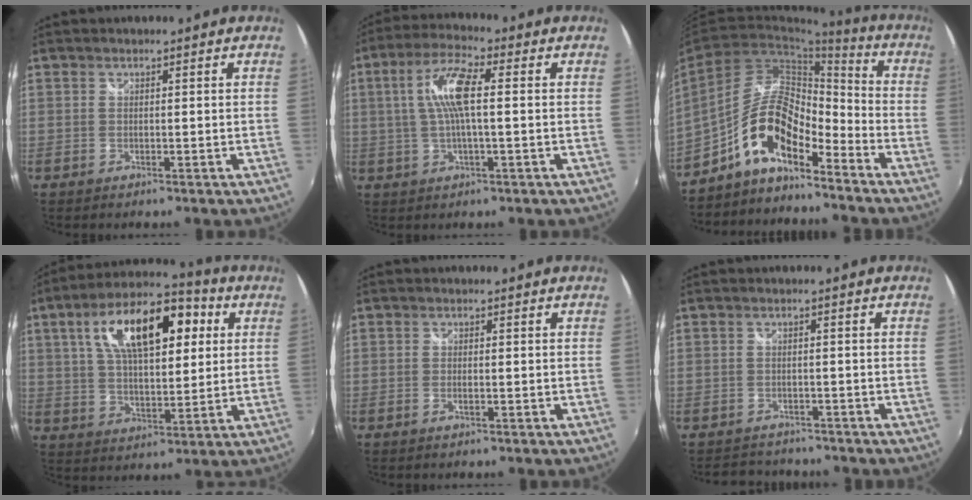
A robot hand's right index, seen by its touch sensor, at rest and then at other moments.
{"total": 9.2, "force": [1.1, 2.0, 8.9], "torque": [-0.172, 0.011, 0.021]}
{"total": 11.7, "force": [-7.7, 4.2, 7.7], "torque": [-0.155, 0.017, -0.149]}
{"total": 19.2, "force": [6.4, 8.5, 15.9], "torque": [-0.287, 0.041, 0.103]}
{"total": 1.1, "force": [-0.4, 0.3, 1.0], "torque": [-0.021, -0.002, -0.008]}
{"total": 5.4, "force": [-4.8, 2.5, 0.9], "torque": [-0.029, 0.006, -0.070]}